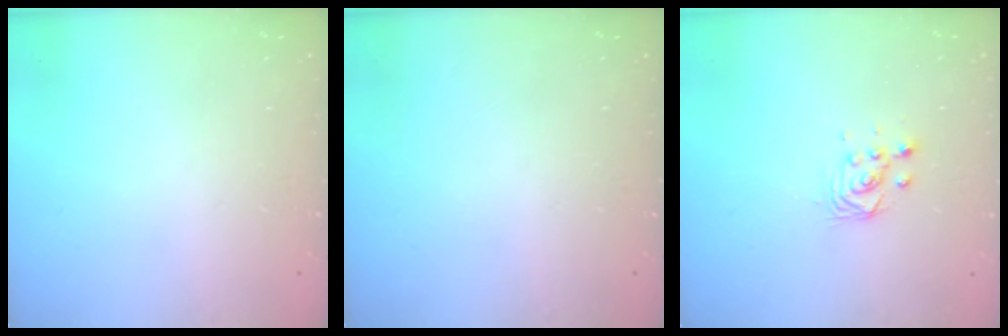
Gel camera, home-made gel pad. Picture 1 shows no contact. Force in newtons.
{"total": 0.0}
{"total": 3.0, "press": 3.0, "slide": 0.1}